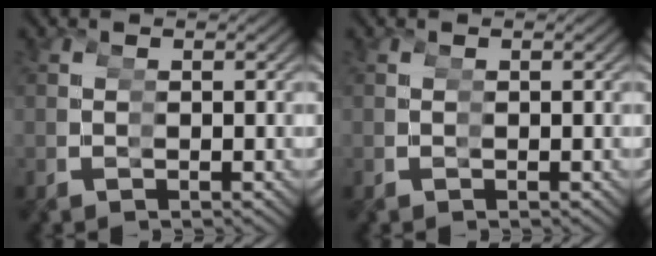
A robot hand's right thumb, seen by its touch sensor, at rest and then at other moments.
{"total": 0.0}